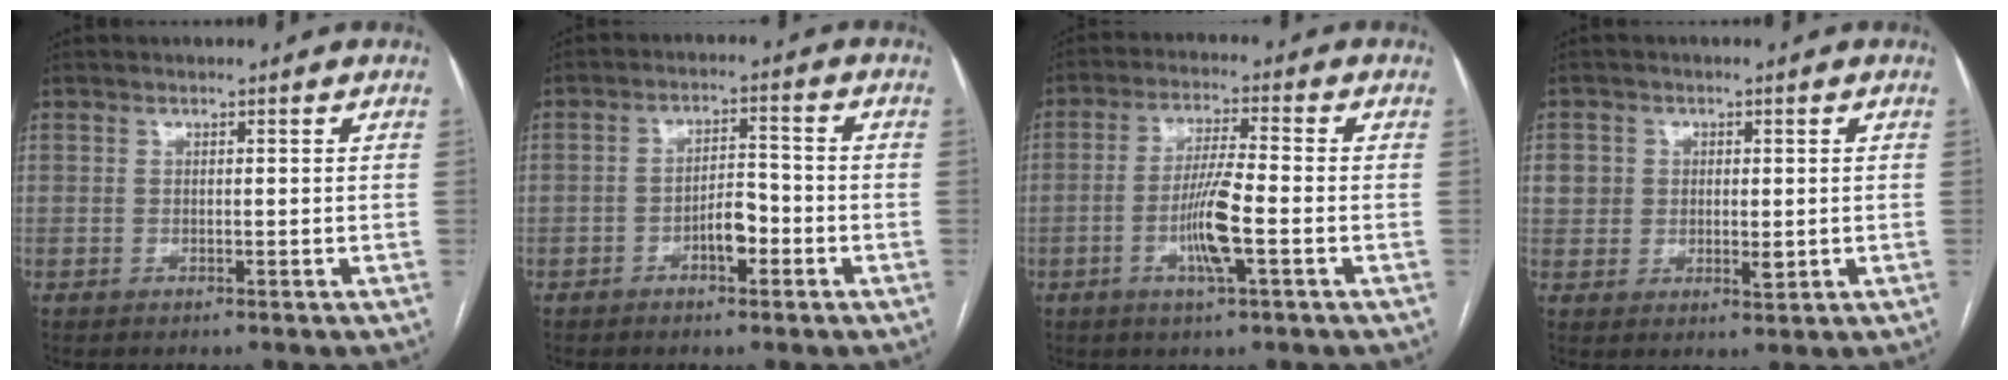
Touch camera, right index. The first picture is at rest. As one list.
[{"total": 4.5, "force": [-2.0, 1.7, 3.6], "torque": [-0.057, 0.010, -0.035]}, {"total": 7.7, "force": [-2.4, 0.3, 7.4], "torque": [-0.143, -0.004, -0.047]}, {"total": 4.5, "force": [0.6, 3.9, 2.2], "torque": [-0.024, 0.000, 0.012]}]